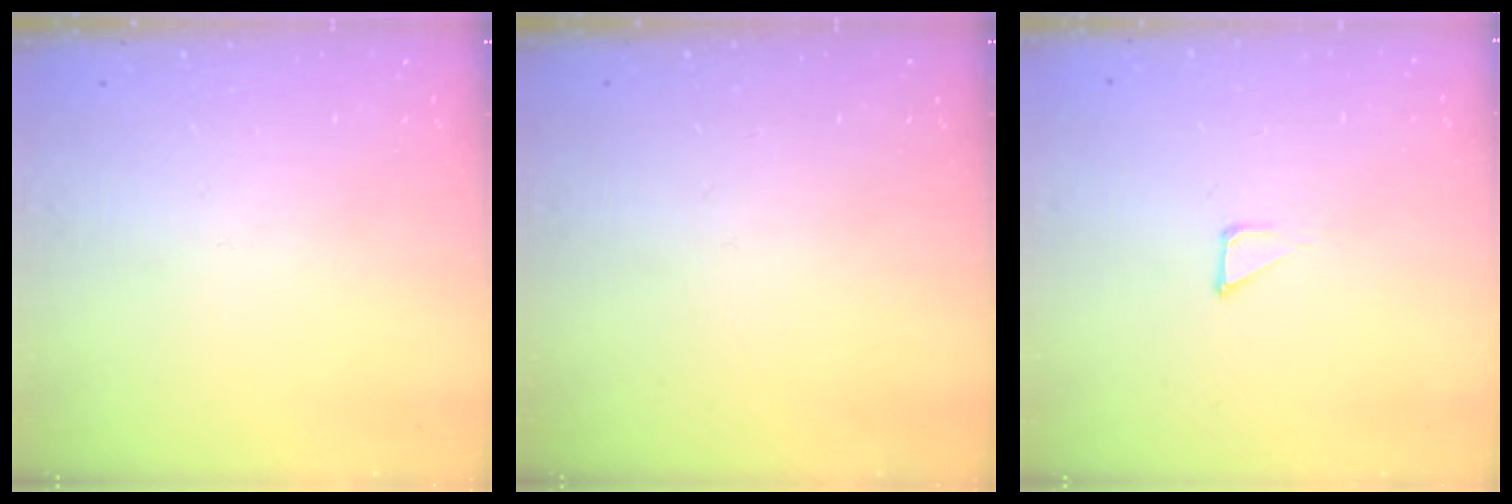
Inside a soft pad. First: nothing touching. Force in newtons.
{"total": 0.0}
{"total": 1.3, "press": 1.3, "slide": 0.0}